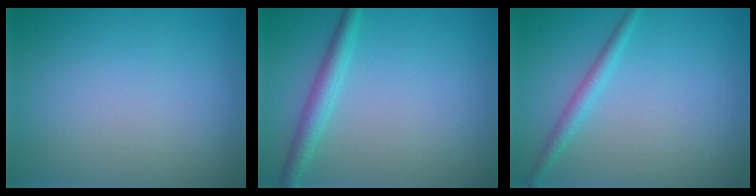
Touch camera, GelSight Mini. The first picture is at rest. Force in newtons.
{"total": 2.3, "press": 2.3, "slide": 0.1}
{"total": 1.6, "press": 1.6, "slide": 0.1}